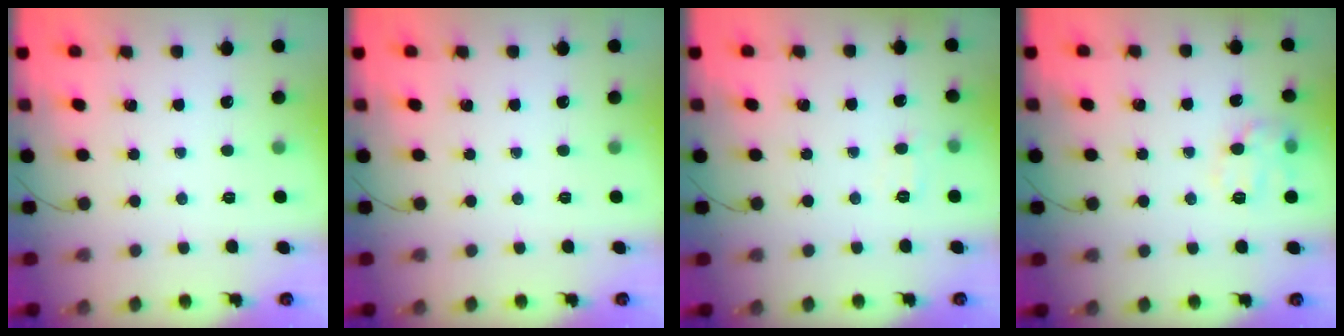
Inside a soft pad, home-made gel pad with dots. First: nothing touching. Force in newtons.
{"total": 0.0}
{"total": 5.0, "press": 4.9, "slide": 1.1}
{"total": 10.4, "press": 10.4, "slide": 0.2}